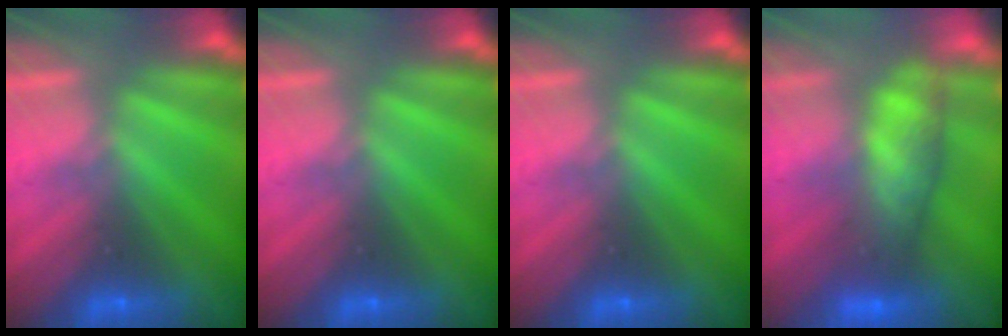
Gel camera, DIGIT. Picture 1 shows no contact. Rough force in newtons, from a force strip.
{"total": 0.0}
{"total": 0.0}
{"total": 8.0}